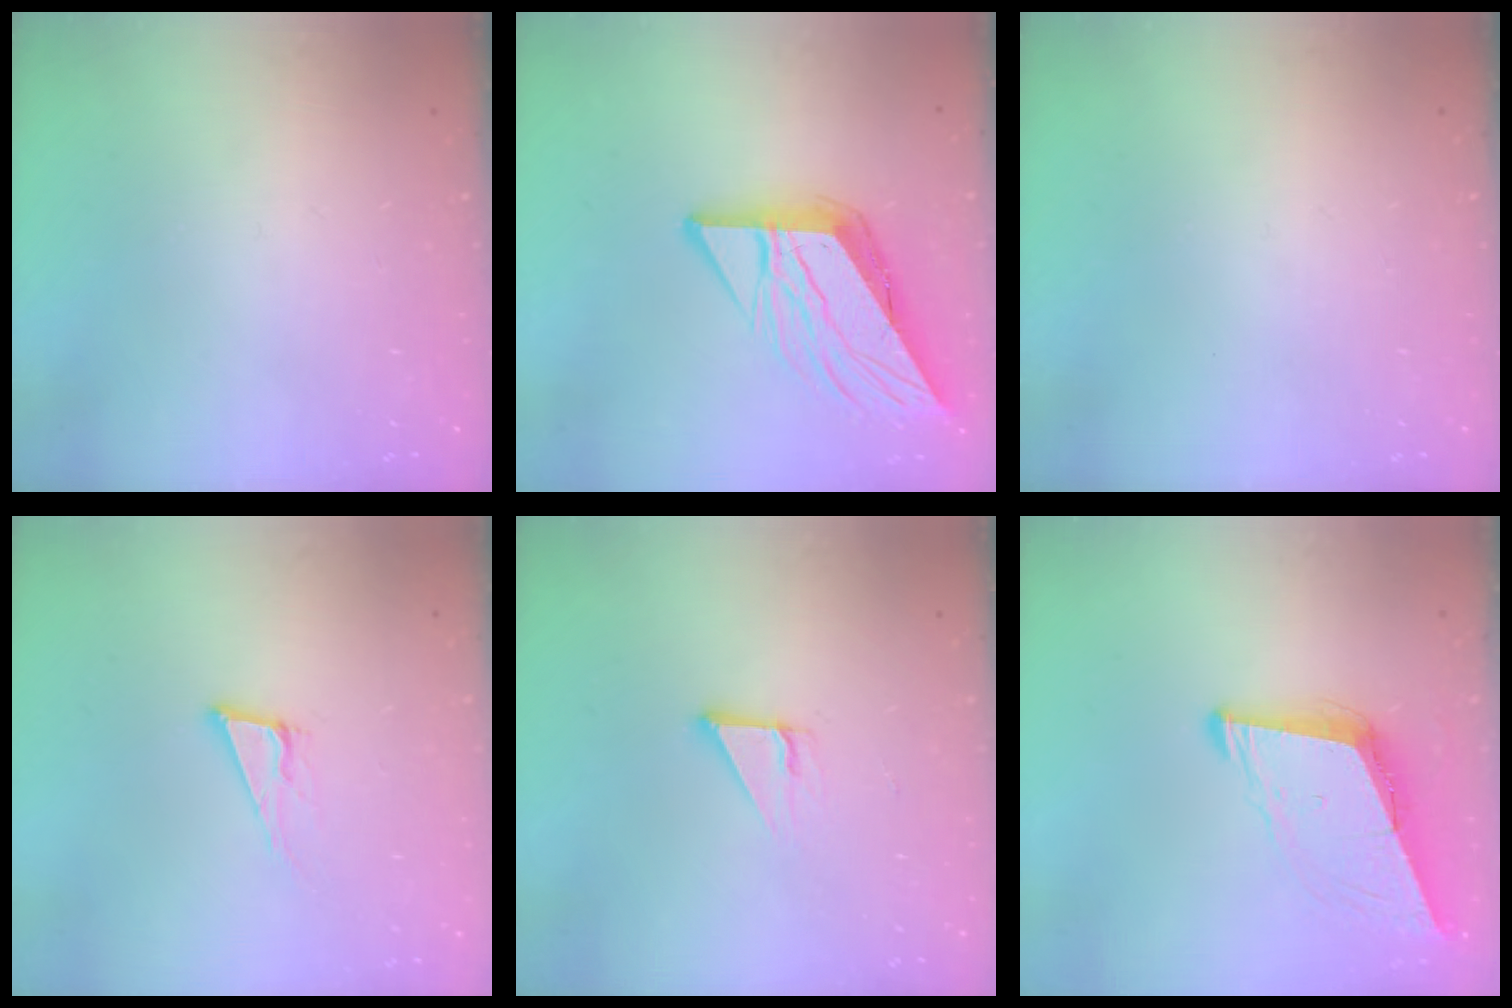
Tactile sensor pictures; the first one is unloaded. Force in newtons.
{"total": 12.2, "press": 12.2, "slide": 1.4}
{"total": 0.0}
{"total": 9.8, "press": 9.2, "slide": 3.3}
{"total": 3.3, "press": 3.3, "slide": 0.2}
{"total": 8.9, "press": 8.1, "slide": 3.6}